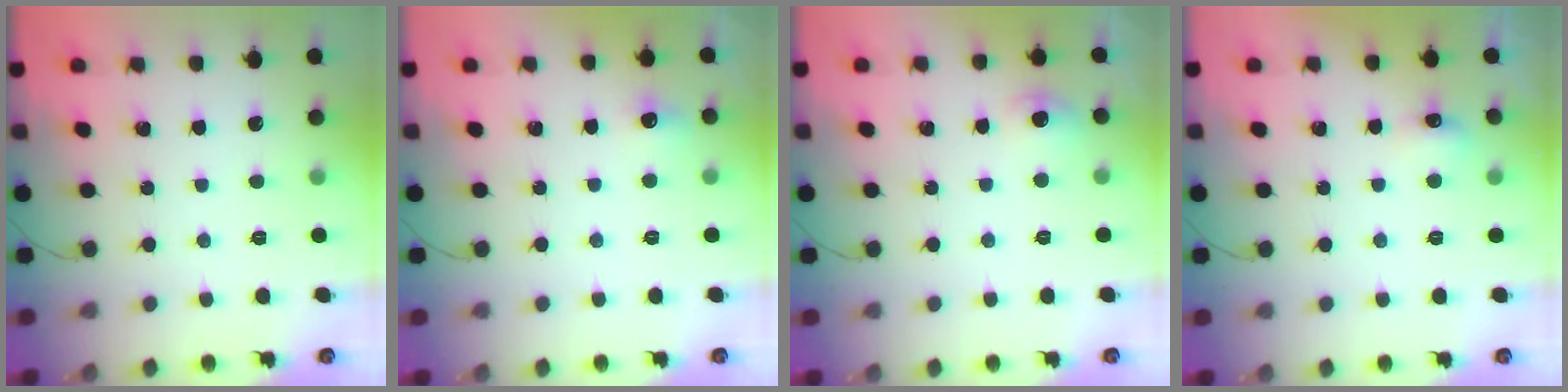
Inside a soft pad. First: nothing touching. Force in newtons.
{"total": 5.4, "press": 5.1, "slide": 1.7}
{"total": 5.4, "press": 5.1, "slide": 1.7}
{"total": 5.1, "press": 5.0, "slide": 1.3}